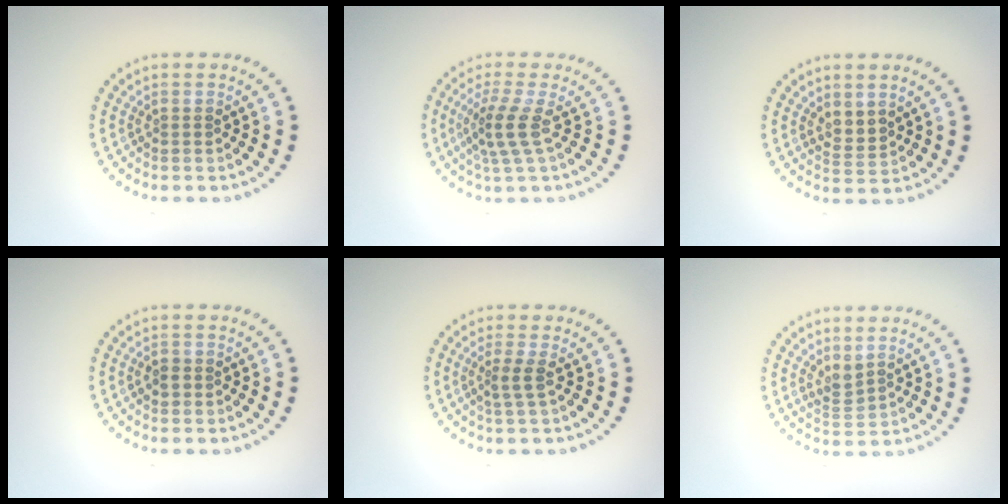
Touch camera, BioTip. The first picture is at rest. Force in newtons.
{"total": 2.9, "press": 2.2, "slide": 2.0}
{"total": 1.7, "press": 1.4, "slide": 1.0}
{"total": 1.0, "press": 1.0, "slide": 0.1}
{"total": 1.7, "press": 1.2, "slide": 1.2}
{"total": 1.5, "press": 1.2, "slide": 0.9}